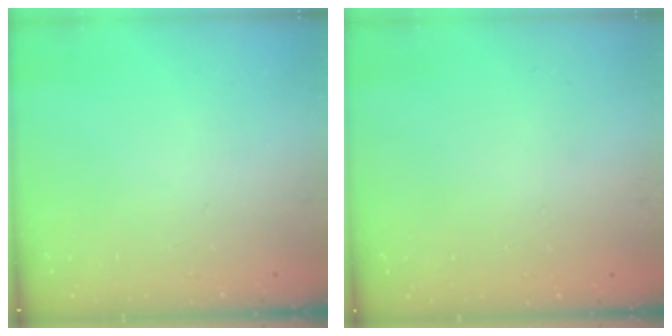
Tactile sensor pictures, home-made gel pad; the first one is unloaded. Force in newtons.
{"total": 0.0}